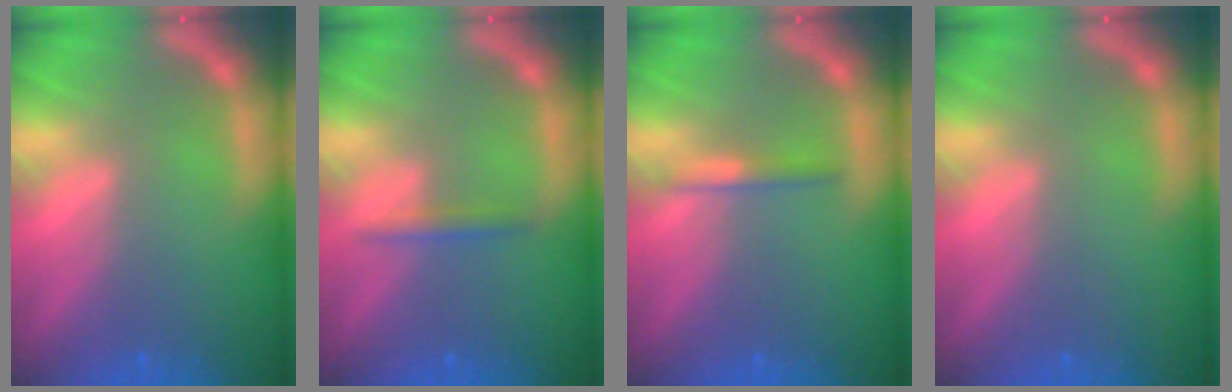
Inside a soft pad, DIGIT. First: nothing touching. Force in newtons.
{"total": 1.4}
{"total": 1.4}
{"total": 0.0}